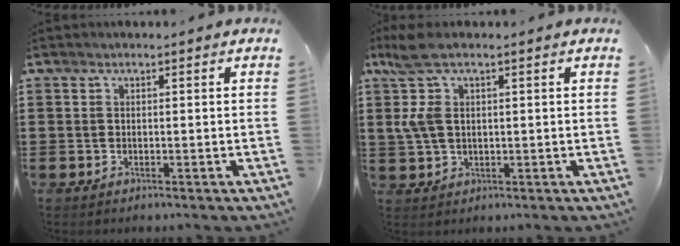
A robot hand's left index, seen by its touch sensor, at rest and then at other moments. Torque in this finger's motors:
{"motor_torque": [2.14, 0.00, 0.34, 0.19]}